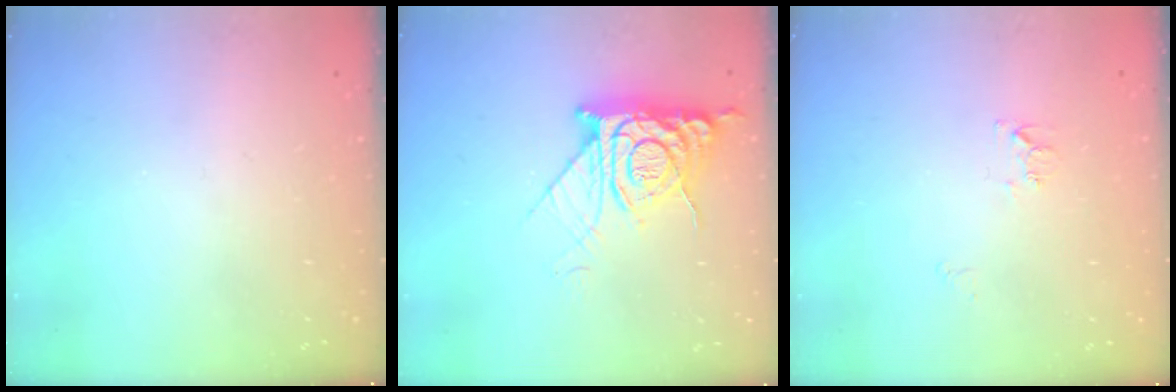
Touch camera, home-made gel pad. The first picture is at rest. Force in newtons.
{"total": 13.2, "press": 13.1, "slide": 1.6}
{"total": 7.0, "press": 7.0, "slide": 0.5}